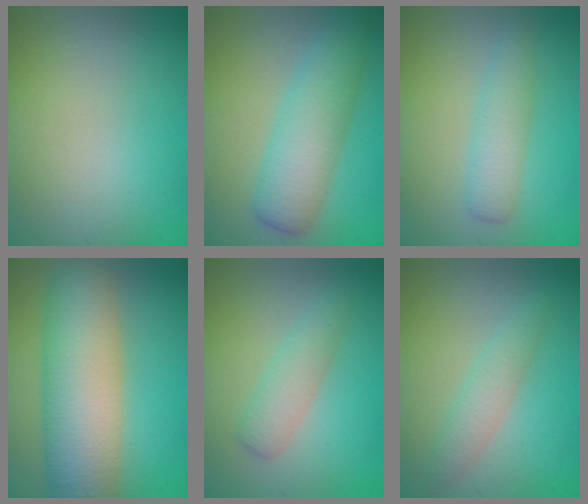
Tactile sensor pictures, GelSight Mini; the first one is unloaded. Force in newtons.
{"total": 5.9, "press": 5.9, "slide": 0.3}
{"total": 2.9, "press": 2.9, "slide": 0.1}
{"total": 10.2, "press": 10.2, "slide": 0.3}
{"total": 2.6, "press": 2.6, "slide": 0.1}
{"total": 2.4, "press": 2.4, "slide": 0.1}